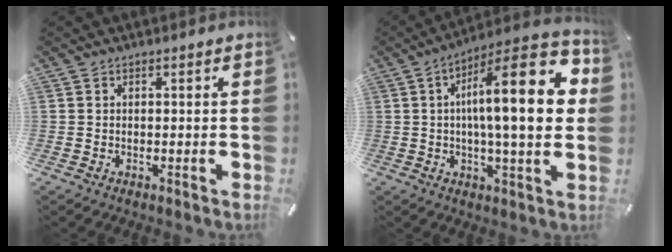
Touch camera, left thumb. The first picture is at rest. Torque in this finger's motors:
{"motor_torque": [2.48, 2.52, 2.14, -0.62, 0.50]}